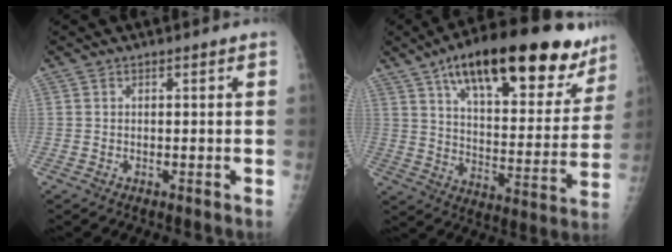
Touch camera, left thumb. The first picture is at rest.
{"total": 27.8, "force": [17.4, 10.4, 19.0], "torque": [-0.241, -0.039, 0.259]}